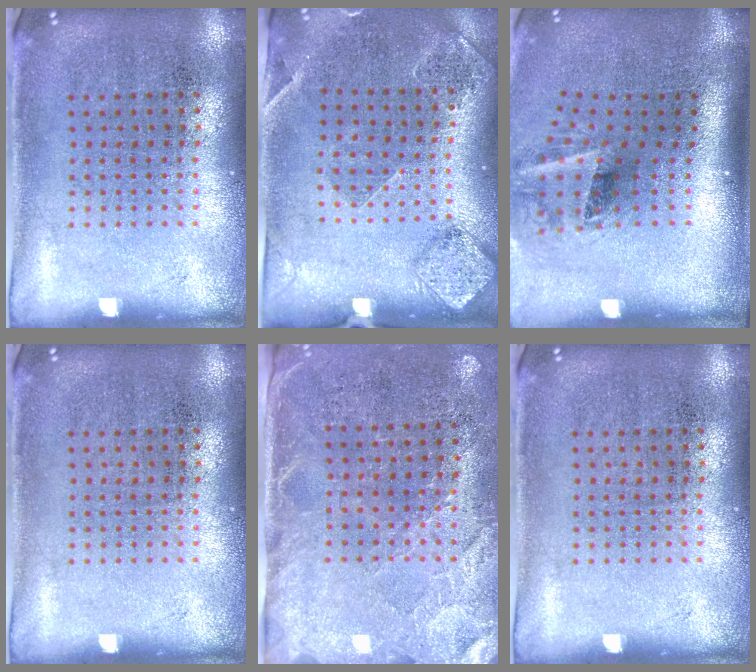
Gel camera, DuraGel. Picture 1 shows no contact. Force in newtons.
{"total": 1.6, "press": 1.5, "slide": 0.3}
{"total": 2.0, "press": 1.2, "slide": 1.6}
{"total": 0.0}
{"total": 2.7, "press": 2.4, "slide": 1.2}
{"total": 0.0}